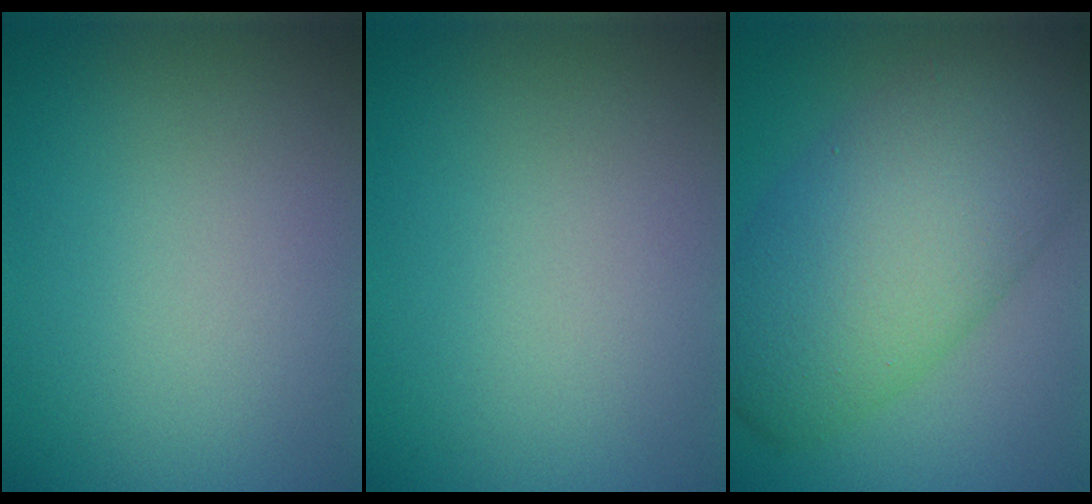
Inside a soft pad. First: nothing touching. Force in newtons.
{"total": 0.0}
{"total": 11.4, "press": 11.4, "slide": 0.3}